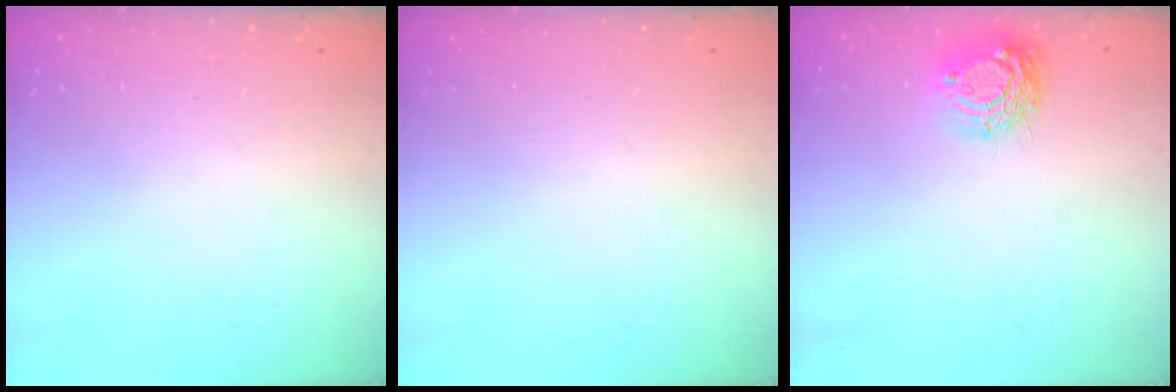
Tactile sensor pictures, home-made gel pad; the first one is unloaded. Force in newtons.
{"total": 0.0}
{"total": 8.7, "press": 8.7, "slide": 0.9}